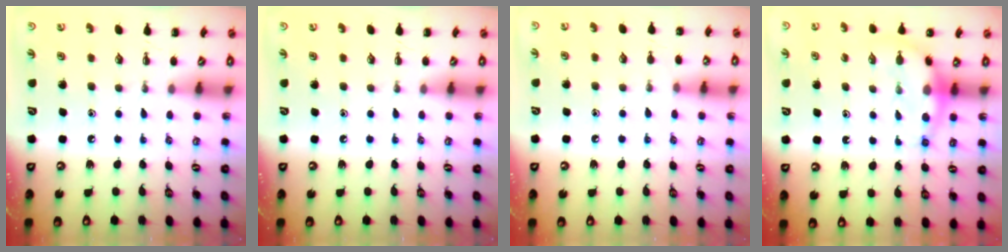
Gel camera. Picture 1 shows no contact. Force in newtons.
{"total": 0.0}
{"total": 4.8, "press": 4.4, "slide": 1.8}
{"total": 7.4, "press": 7.3, "slide": 1.2}